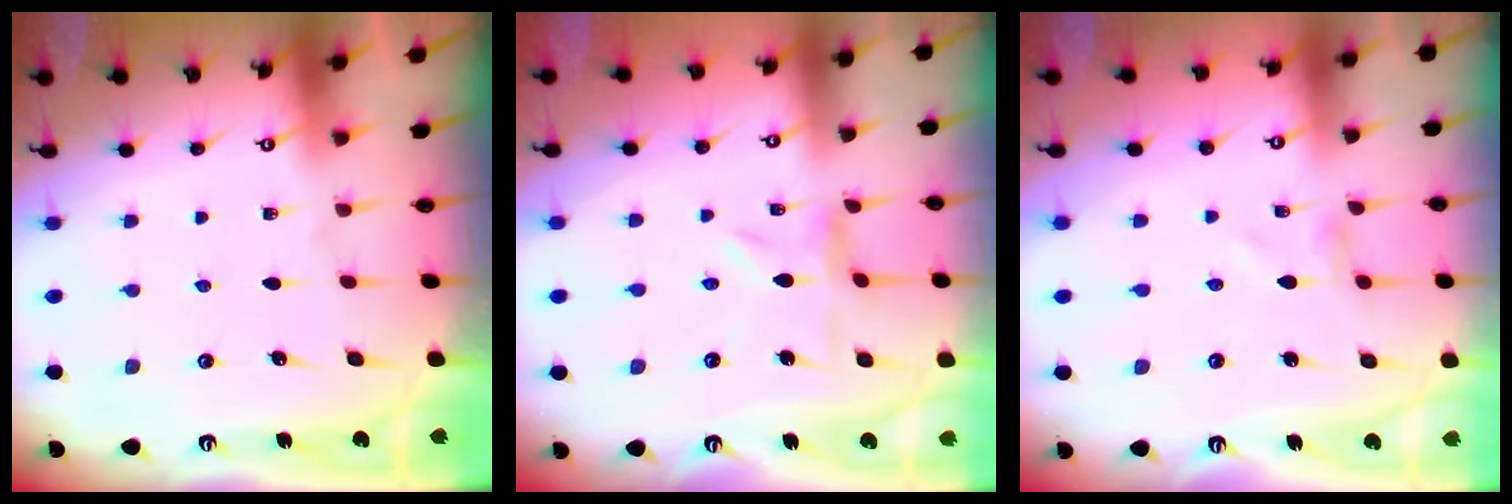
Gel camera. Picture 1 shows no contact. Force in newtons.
{"total": 1.9, "press": 1.9, "slide": 0.4}
{"total": 0.0}